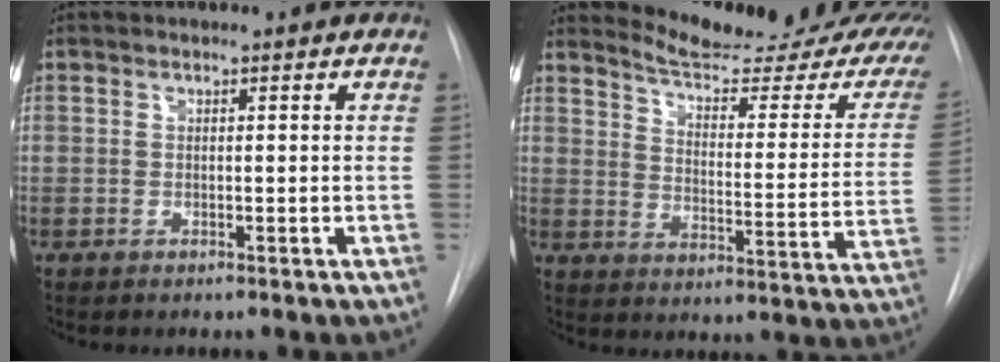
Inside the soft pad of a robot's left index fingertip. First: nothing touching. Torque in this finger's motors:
{"motor_torque": [0.83, -1.20, 0.06, 0.01]}